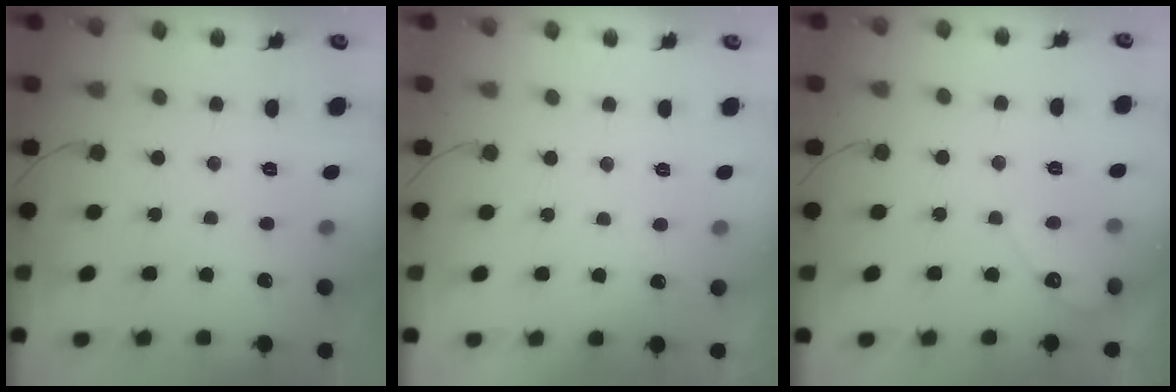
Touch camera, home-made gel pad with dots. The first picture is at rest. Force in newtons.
{"total": 1.7, "press": 1.6, "slide": 0.0}
{"total": 4.0, "press": 4.0, "slide": 0.3}